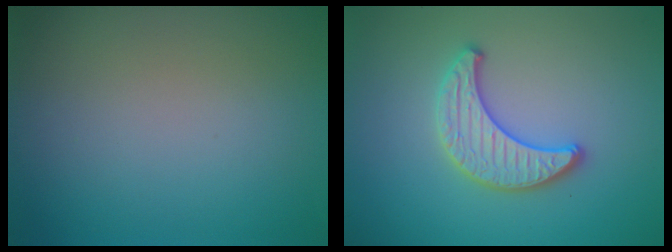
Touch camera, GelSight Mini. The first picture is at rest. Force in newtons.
{"total": 3.2, "press": 3.2, "slide": 0.4}